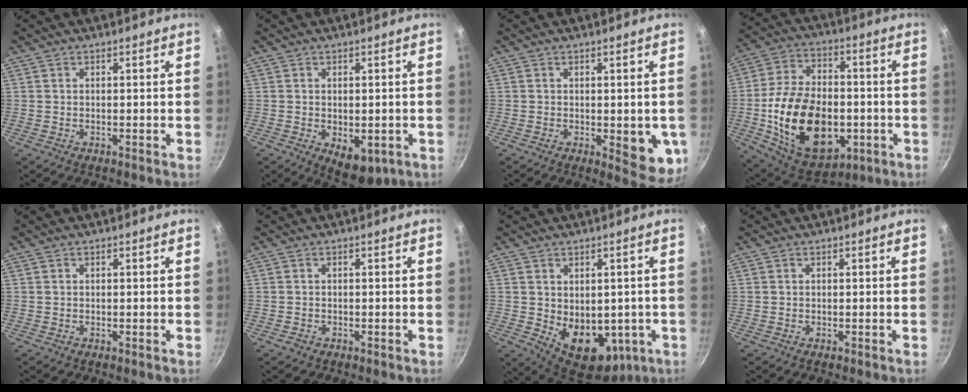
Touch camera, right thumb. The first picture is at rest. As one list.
[{"total": 7.3, "force": [-2.0, 4.3, 5.6], "torque": [-0.057, -0.004, -0.015]}, {"total": 8.3, "force": [-1.3, 3.6, 7.4], "torque": [-0.062, -0.008, -0.011]}, {"total": 24.4, "force": [-4.5, 15.6, 18.1], "torque": [-0.292, 0.022, -0.061]}, {"total": 0.0}, {"total": 0.9, "force": [-0.6, 0.7, 0.3], "torque": [-0.007, 0.005, -0.011]}, {"total": 13.3, "force": [-1.9, 9.0, 9.5], "torque": [-0.100, -0.019, -0.001]}, {"total": 0.0}]